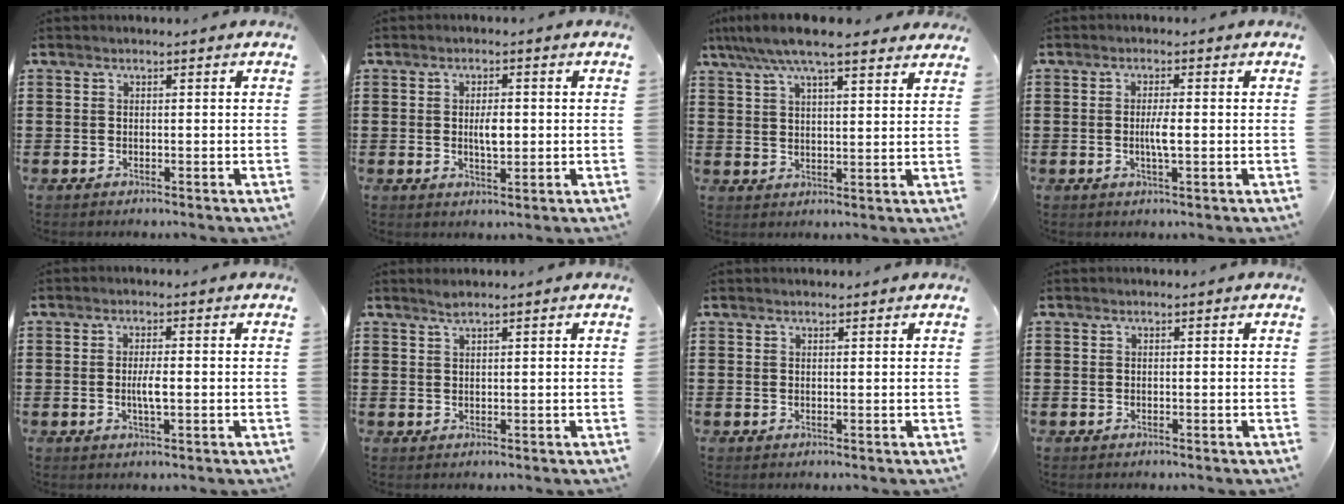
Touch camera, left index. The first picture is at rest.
{"total": 3.3, "force": [0.1, 1.3, 3.1], "torque": [-0.052, -0.001, -0.001]}
{"total": 7.6, "force": [6.3, 1.2, 4.1], "torque": [-0.096, -0.013, 0.113]}
{"total": 2.8, "force": [-0.3, 0.4, 2.8], "torque": [-0.053, -0.002, -0.006]}
{"total": 2.9, "force": [-0.3, 0.6, 2.8], "torque": [-0.059, -0.004, -0.009]}
{"total": 1.4, "force": [1.1, 0.0, 0.9], "torque": [-0.019, 0.001, 0.020]}
{"total": 0.5, "force": [0.5, 0.2, 0.1], "torque": [-0.003, 0.001, 0.010]}
{"total": 0.0}